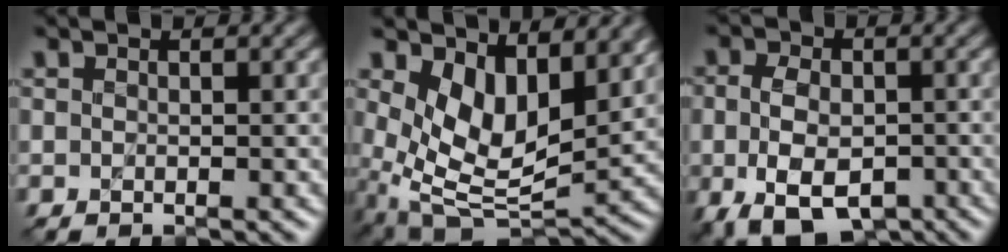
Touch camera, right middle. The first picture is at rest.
{"total": 8.0, "force": [2.0, 5.0, 5.8], "torque": [-0.121, -0.028, 0.038]}
{"total": 8.4, "force": [-2.9, 5.8, 5.4], "torque": [-0.104, -0.027, -0.038]}